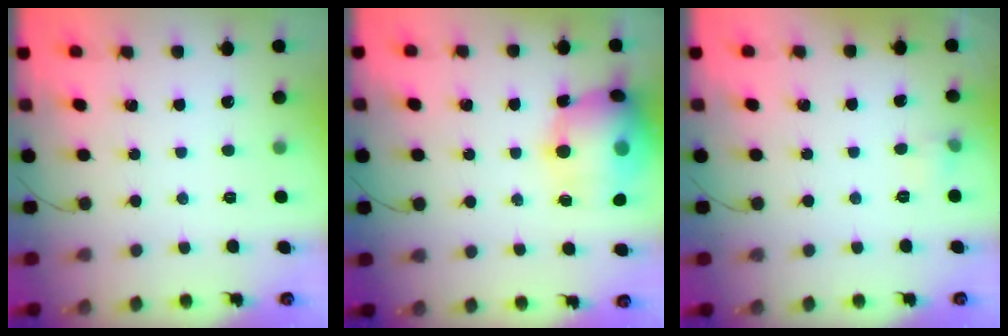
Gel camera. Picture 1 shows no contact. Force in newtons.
{"total": 17.3, "press": 16.9, "slide": 3.5}
{"total": 3.9, "press": 3.7, "slide": 1.2}